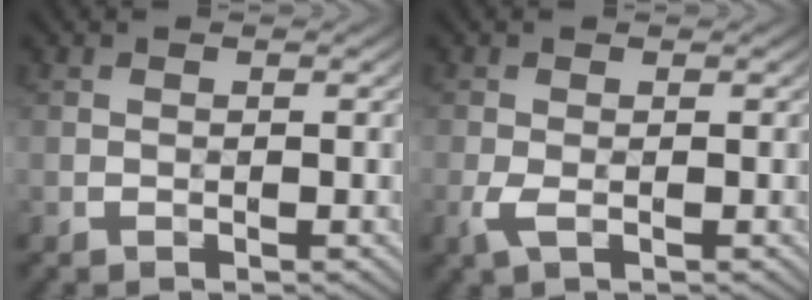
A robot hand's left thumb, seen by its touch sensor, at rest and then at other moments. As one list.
[{"total": 1.8, "force": [-0.7, 0.7, 1.6], "torque": [-0.047, -0.002, -0.016]}]